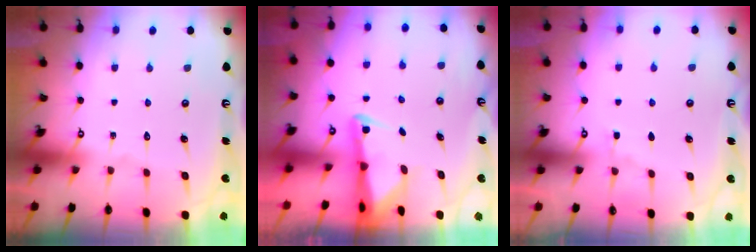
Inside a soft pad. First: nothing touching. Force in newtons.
{"total": 2.3, "press": 2.3, "slide": 0.5}
{"total": 2.1, "press": 2.1, "slide": 0.4}